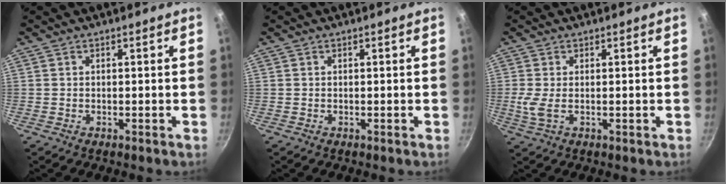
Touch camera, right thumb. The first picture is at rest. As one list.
[{"total": 0.0}, {"total": 3.3, "force": [0.0, 1.2, 3.0], "torque": [-0.073, -0.003, 0.002]}]